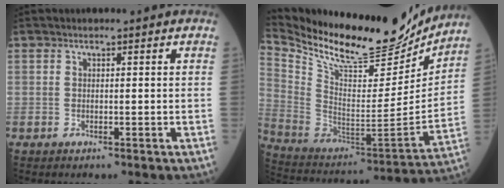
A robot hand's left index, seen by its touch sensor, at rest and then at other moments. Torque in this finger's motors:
{"motor_torque": [0.88, -1.26, 0.15, 0.03]}